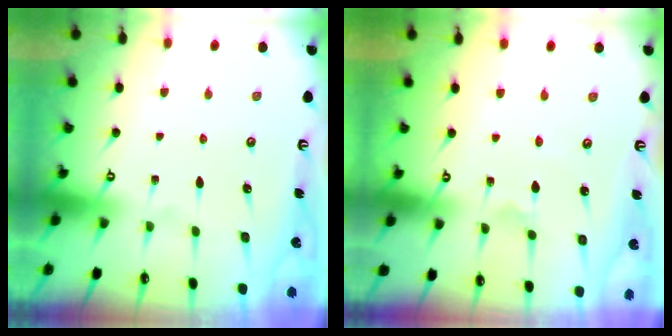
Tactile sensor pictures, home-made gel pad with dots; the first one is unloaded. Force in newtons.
{"total": 1.8, "press": 1.8, "slide": 0.4}